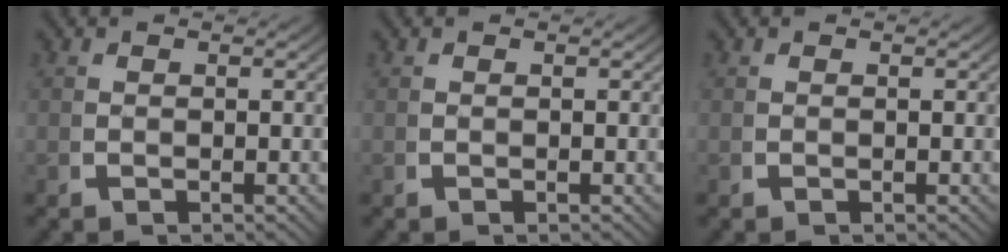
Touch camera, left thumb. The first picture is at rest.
{"total": 0.0}
{"total": 0.0}